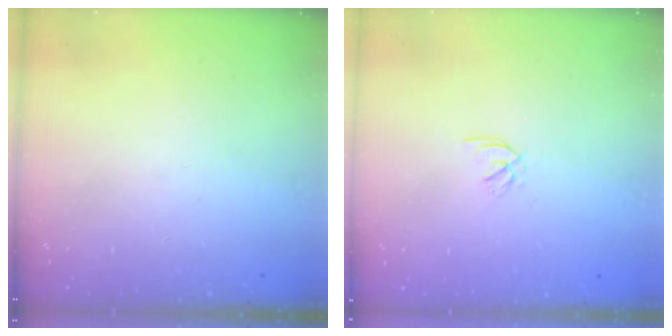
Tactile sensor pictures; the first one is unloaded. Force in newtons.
{"total": 1.5, "press": 1.4, "slide": 0.5}